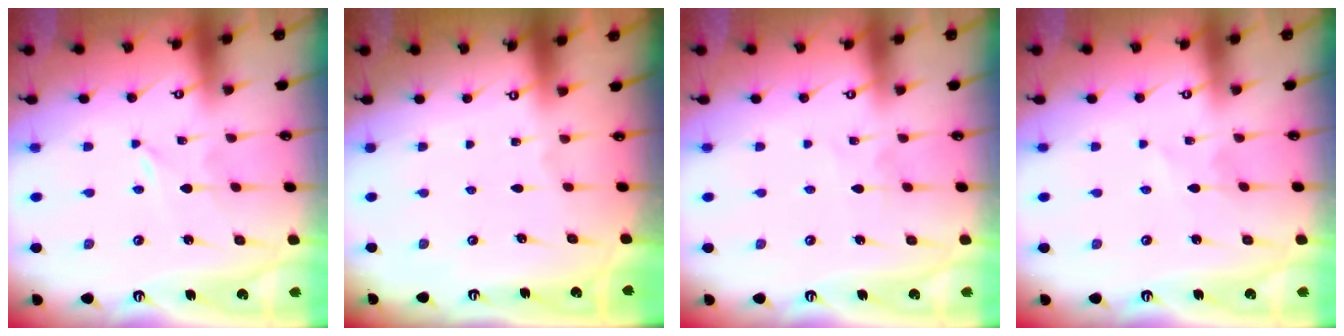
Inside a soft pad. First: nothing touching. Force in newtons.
{"total": 0.0}
{"total": 2.4, "press": 2.4, "slide": 0.3}
{"total": 1.5, "press": 1.4, "slide": 0.2}